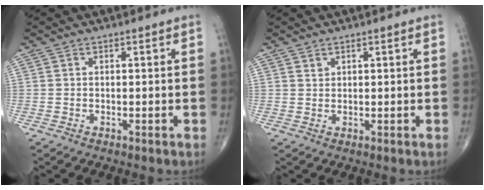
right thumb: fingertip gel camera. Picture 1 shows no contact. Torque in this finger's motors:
{"motor_torque": [-0.17, 0.08, -0.12, 0.18, 0.04]}